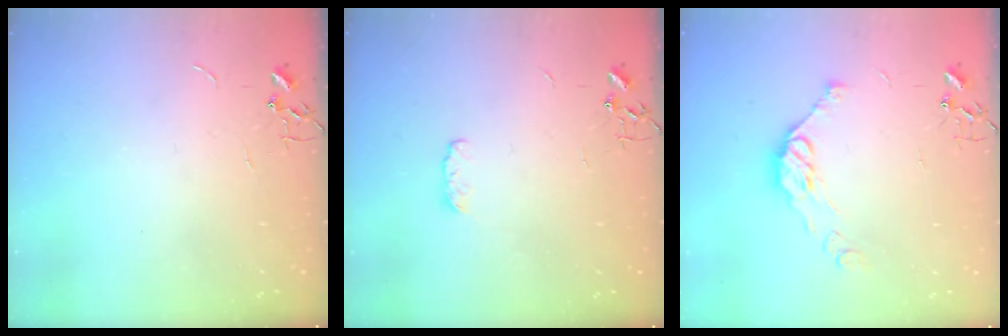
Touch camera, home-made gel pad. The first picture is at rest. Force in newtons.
{"total": 4.3, "press": 4.3, "slide": 0.7}
{"total": 10.5, "press": 10.4, "slide": 0.6}